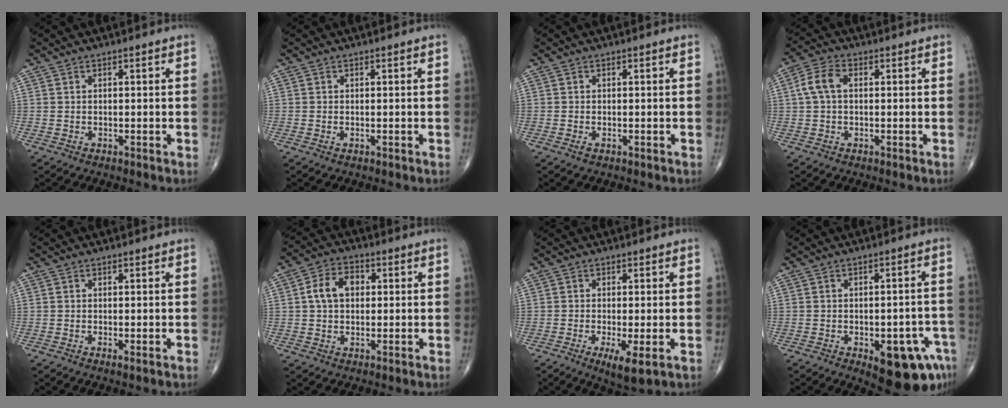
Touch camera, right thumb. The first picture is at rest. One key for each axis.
{"total": 0.0}
{"total": 0.7, "fx": -0.3, "fy": 0.3, "fz": 0.6, "tx": -0.013, "ty": -0.001, "tz": -0.007}
{"total": 5.2, "fx": 0.7, "fy": 3.2, "fz": 4.1, "tx": -0.088, "ty": 0.018, "tz": 0.007}
{"total": 0.6, "fx": -0.1, "fy": 0.0, "fz": 0.6, "tx": -0.012, "ty": -0.003, "tz": -0.004}
{"total": 7.1, "fx": 1.0, "fy": 5.0, "fz": 4.9, "tx": -0.076, "ty": 0.017, "tz": 0.012}
{"total": 5.4, "fx": -1.8, "fy": 1.2, "fz": 5.0, "tx": -0.088, "ty": -0.016, "tz": -0.030}
{"total": 12.5, "fx": -5.7, "fy": 5.2, "fz": 9.8, "tx": -0.097, "ty": 0.024, "tz": -0.062}